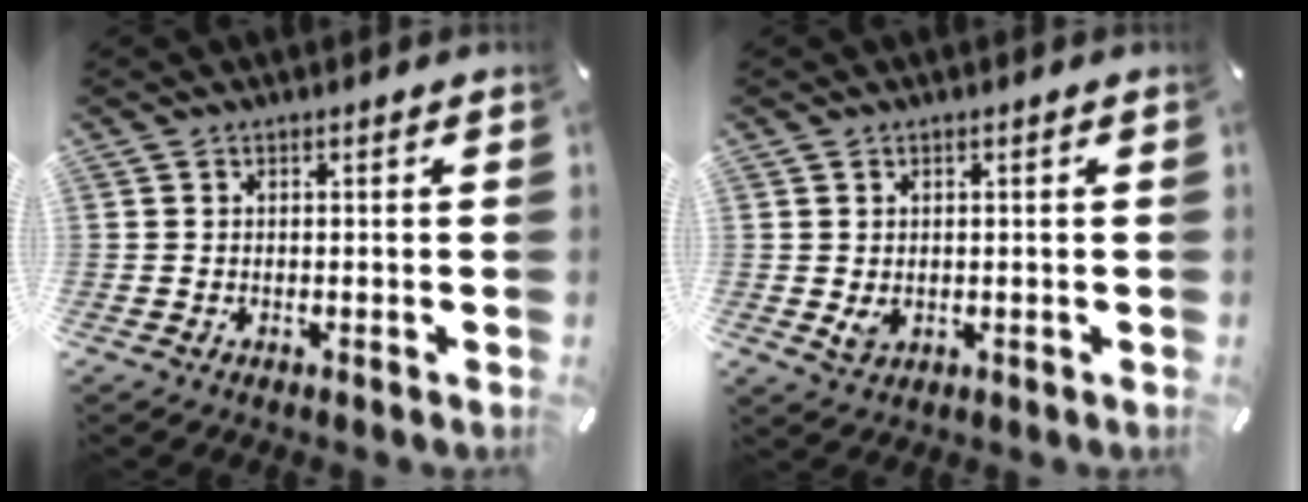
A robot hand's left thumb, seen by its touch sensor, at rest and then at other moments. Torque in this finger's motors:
{"motor_torque": [0.64, 0.70, 0.16, -0.07, -0.01]}